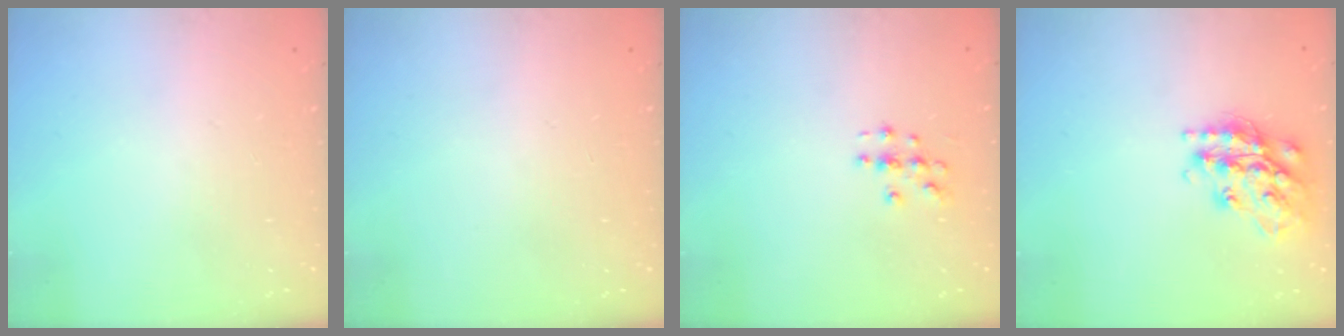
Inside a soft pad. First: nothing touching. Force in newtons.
{"total": 0.0}
{"total": 3.1, "press": 3.1, "slide": 0.2}
{"total": 17.8, "press": 17.8, "slide": 1.3}